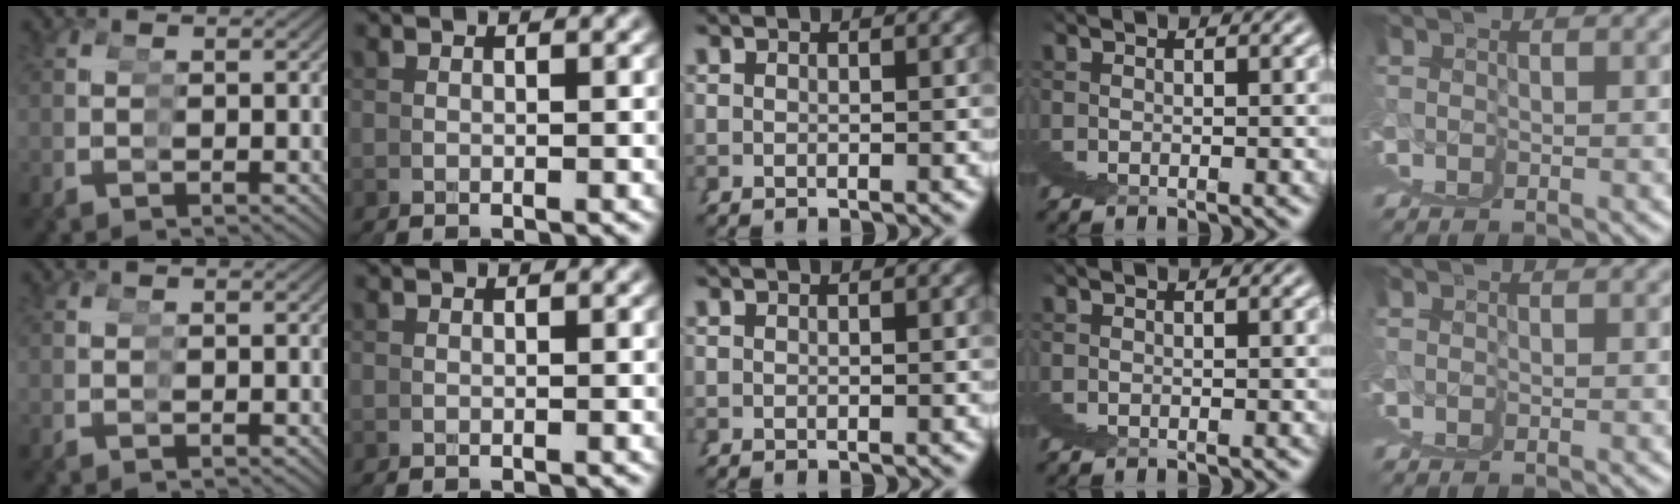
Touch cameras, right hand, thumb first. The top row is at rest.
{}